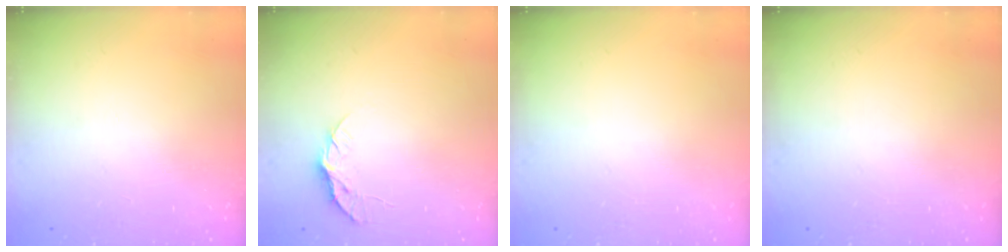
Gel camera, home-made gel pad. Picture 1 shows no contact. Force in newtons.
{"total": 8.1, "press": 8.1, "slide": 0.7}
{"total": 0.0}
{"total": 0.0}